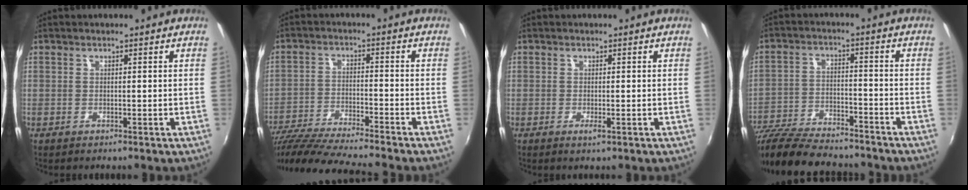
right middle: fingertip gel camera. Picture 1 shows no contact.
{"total": 16.2, "force": [-14.3, 0.2, 7.5], "torque": [-0.157, -0.034, -0.249]}
{"total": 1.0, "force": [-0.4, 0.1, 0.9], "torque": [-0.017, -0.004, -0.007]}
{"total": 20.0, "force": [-17.1, 5.3, 8.9], "torque": [-0.190, -0.031, -0.280]}